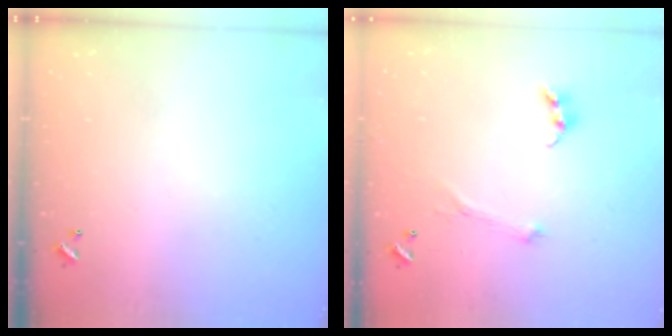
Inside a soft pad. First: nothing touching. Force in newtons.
{"total": 2.1, "press": 2.0, "slide": 0.7}